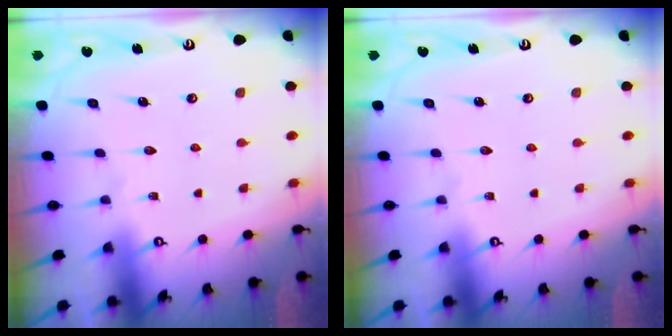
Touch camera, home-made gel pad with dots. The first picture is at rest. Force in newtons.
{"total": 0.0}